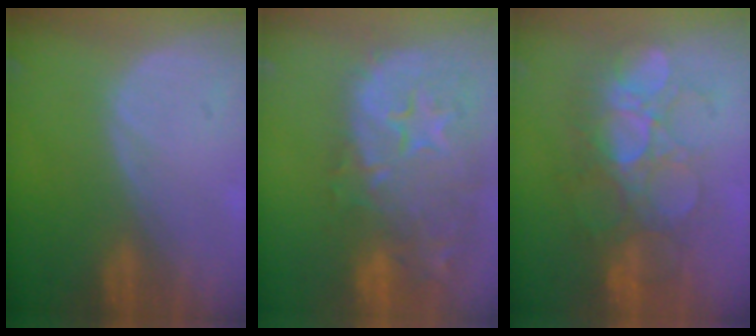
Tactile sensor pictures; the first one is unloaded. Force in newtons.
{"total": 15.1, "press": 12.1, "slide": 9.0}
{"total": 8.9, "press": 8.8, "slide": 1.7}